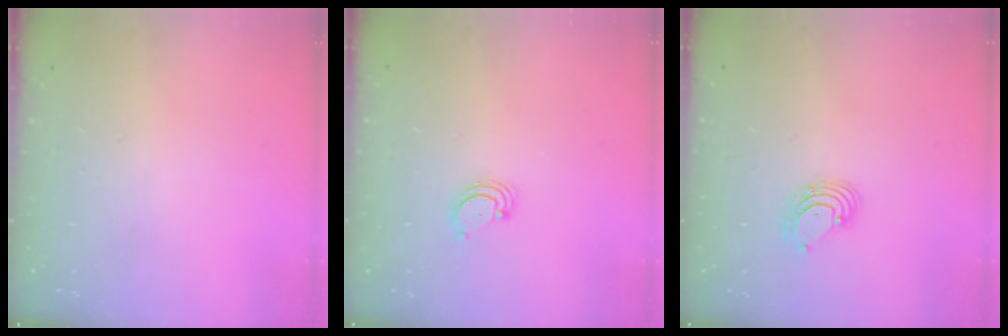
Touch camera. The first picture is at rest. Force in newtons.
{"total": 2.5, "press": 2.5, "slide": 0.3}
{"total": 2.6, "press": 2.6, "slide": 0.1}